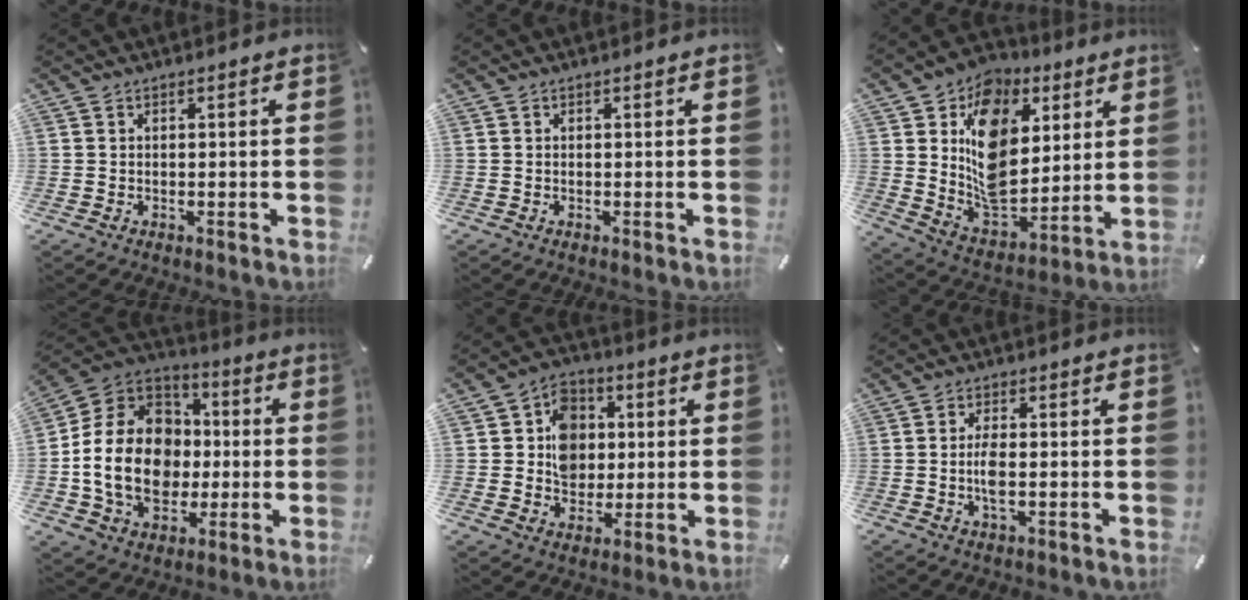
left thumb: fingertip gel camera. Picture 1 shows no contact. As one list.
[{"total": 0.0}, {"total": 15.2, "force": [3.6, 12.0, 8.6], "torque": [-0.139, -0.030, 0.070]}, {"total": 20.4, "force": [-2.9, 16.1, 12.1], "torque": [-0.251, 0.017, -0.045]}, {"total": 10.2, "force": [0.5, 9.1, 4.7], "torque": [-0.067, 0.015, 0.012]}, {"total": 4.4, "force": [-0.5, 1.6, 4.1], "torque": [-0.088, -0.003, -0.013]}]